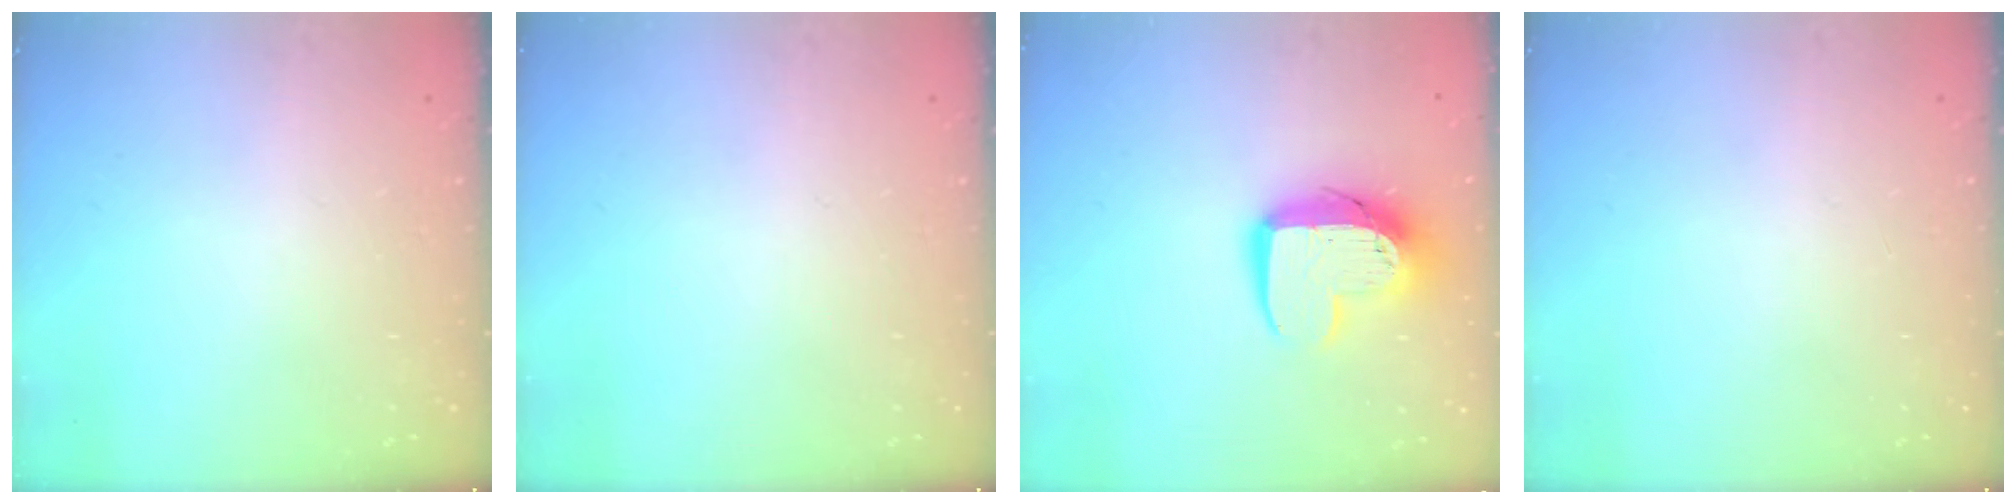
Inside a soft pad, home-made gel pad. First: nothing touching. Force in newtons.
{"total": 0.0}
{"total": 11.0, "press": 10.9, "slide": 0.9}
{"total": 0.0}